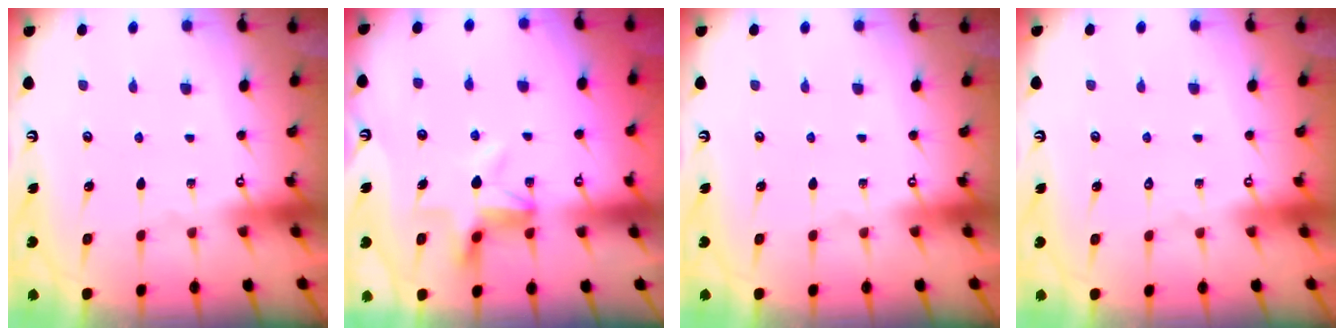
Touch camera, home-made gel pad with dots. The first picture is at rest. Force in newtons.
{"total": 4.9, "press": 4.6, "slide": 1.7}
{"total": 0.0}
{"total": 1.6, "press": 1.6, "slide": 0.1}